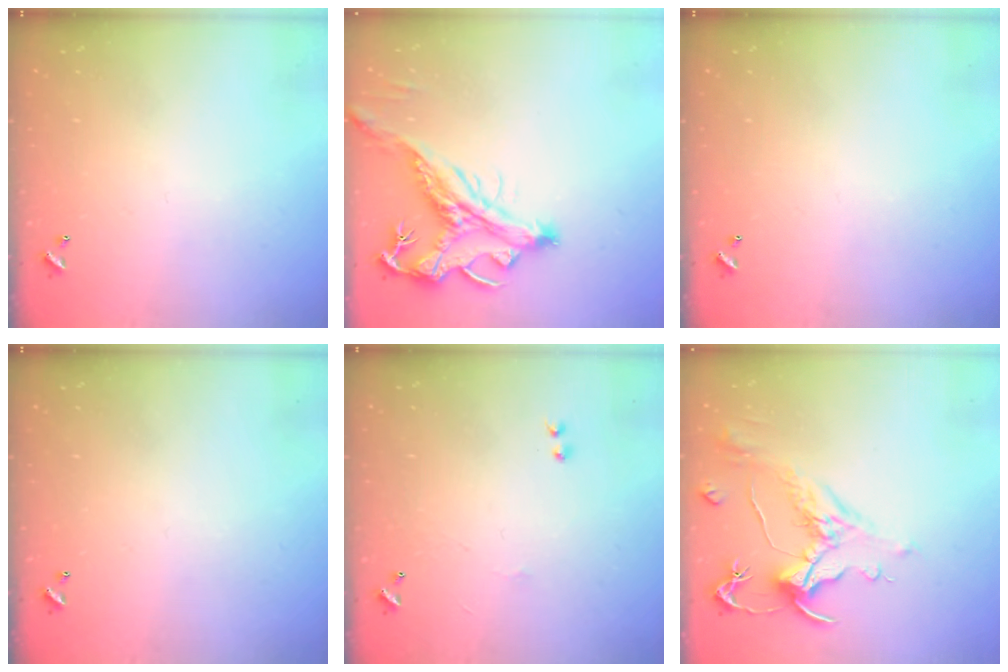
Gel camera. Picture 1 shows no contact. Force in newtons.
{"total": 4.1, "press": 3.8, "slide": 1.5}
{"total": 0.0}
{"total": 0.0}
{"total": 0.9, "press": 0.8, "slide": 0.5}
{"total": 1.6, "press": 0.7, "slide": 1.5}